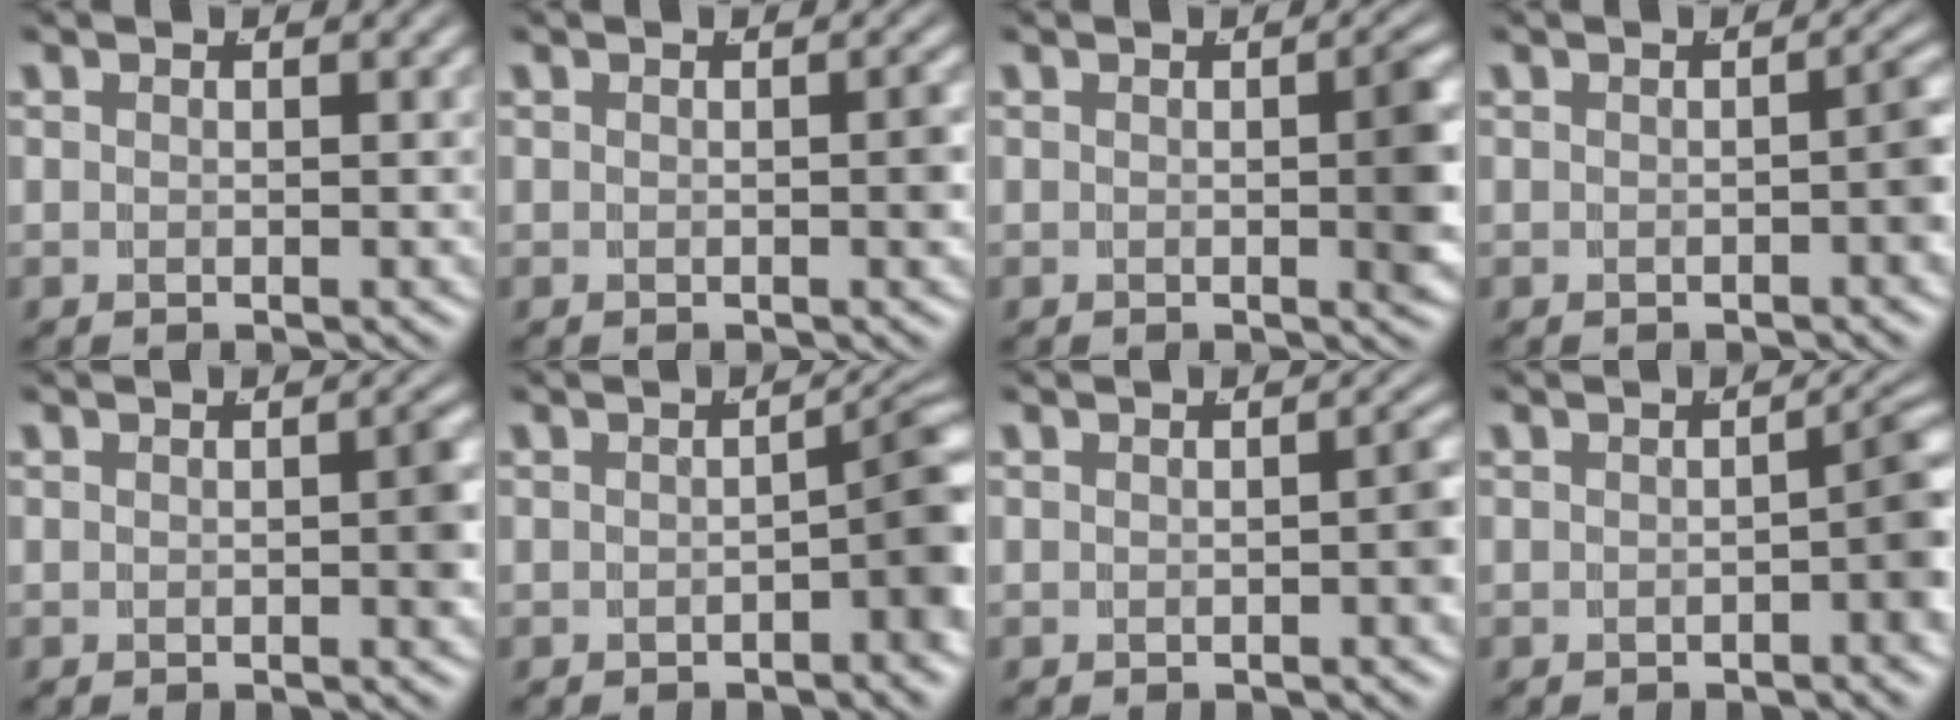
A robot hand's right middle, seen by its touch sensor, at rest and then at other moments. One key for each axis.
{"total": 0.8, "fx": -0.1, "fy": 0.0, "fz": 0.8, "tx": -0.008, "ty": 0.000, "tz": -0.003}
{"total": 2.7, "fx": -0.2, "fy": 0.6, "fz": 2.7, "tx": -0.024, "ty": 0.000, "tz": -0.005}
{"total": 1.7, "fx": -0.6, "fy": 0.4, "fz": 1.6, "tx": -0.021, "ty": -0.002, "tz": -0.008}
{"total": 1.5, "fx": -0.3, "fy": 0.3, "fz": 1.4, "tx": -0.019, "ty": 0.000, "tz": -0.006}
{"total": 3.7, "fx": -1.2, "fy": 1.1, "fz": 3.3, "tx": -0.034, "ty": 0.001, "tz": -0.017}
{"total": 1.4, "fx": -0.5, "fy": 0.2, "fz": 1.3, "tx": -0.018, "ty": -0.001, "tz": -0.007}
{"total": 2.8, "fx": -1.0, "fy": 0.7, "fz": 2.6, "tx": -0.029, "ty": 0.000, "tz": -0.014}